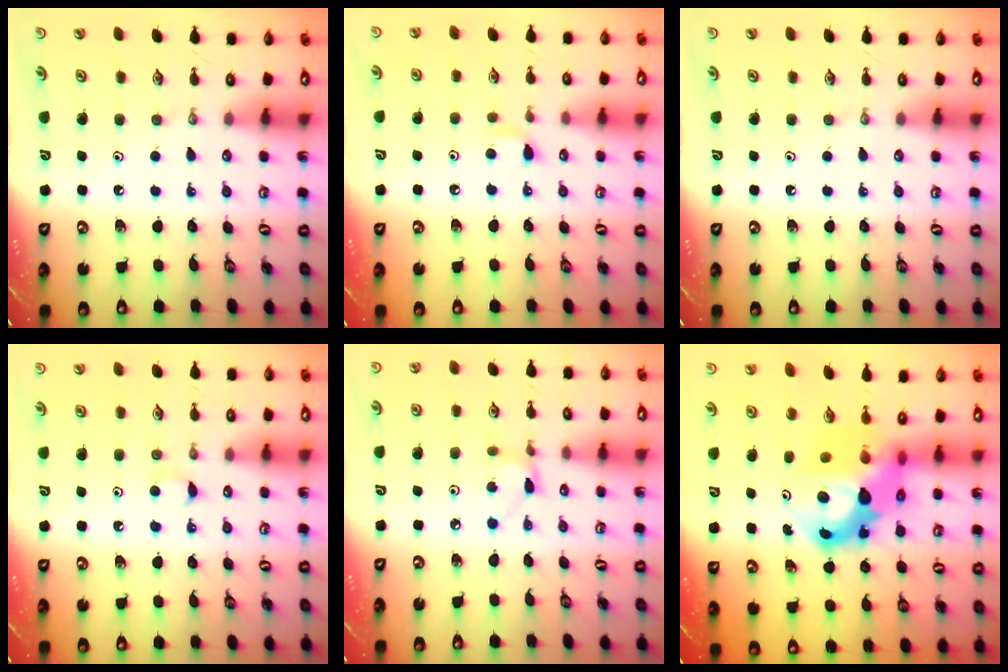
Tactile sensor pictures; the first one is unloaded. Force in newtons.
{"total": 5.6, "press": 5.5, "slide": 0.5}
{"total": 0.0}
{"total": 3.4, "press": 3.4, "slide": 0.5}
{"total": 3.8, "press": 3.8, "slide": 0.4}
{"total": 11.3, "press": 11.2, "slide": 1.0}